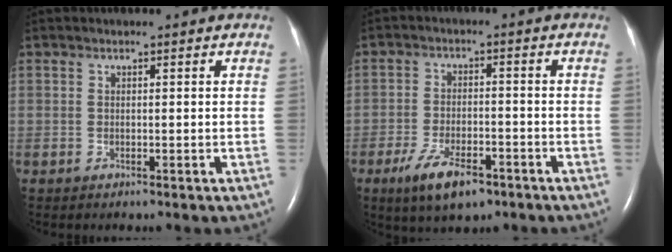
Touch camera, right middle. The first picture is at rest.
{"total": 7.6, "force": [-4.7, 2.8, 5.3], "torque": [-0.105, -0.008, -0.076]}